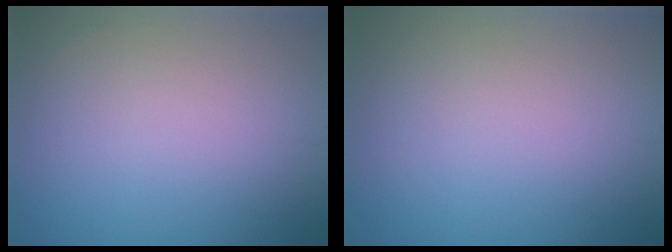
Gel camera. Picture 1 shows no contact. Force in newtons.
{"total": 0.0}